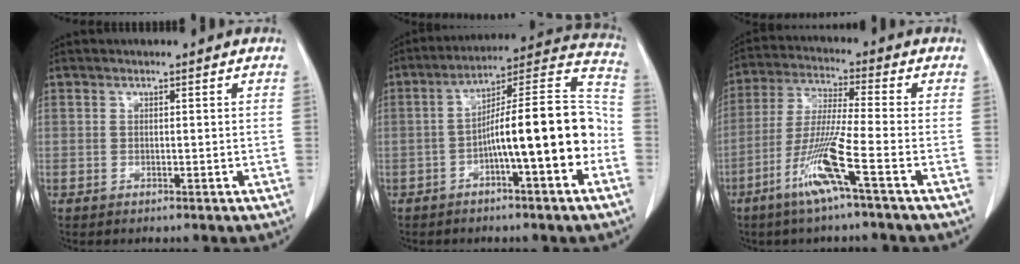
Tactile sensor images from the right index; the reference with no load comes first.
{"total": 16.3, "force": [-4.2, 1.7, 15.6], "torque": [-0.237, 0.037, -0.064]}
{"total": 10.4, "force": [-5.1, -1.1, 9.0], "torque": [-0.184, -0.014, -0.102]}